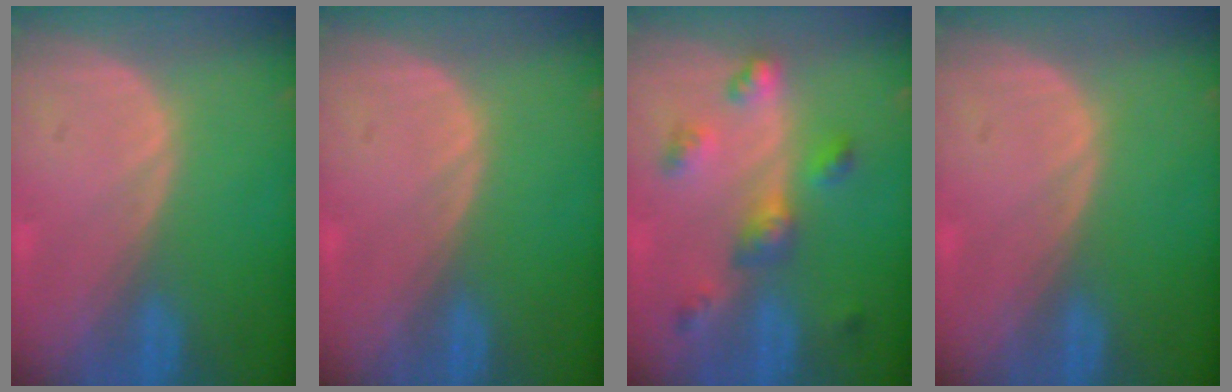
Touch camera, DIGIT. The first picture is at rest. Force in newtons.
{"total": 0.0}
{"total": 5.8, "press": 5.7, "slide": 1.2}
{"total": 0.0}